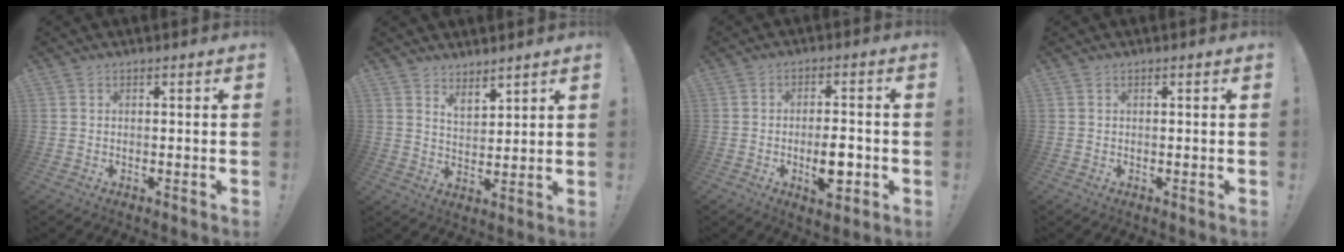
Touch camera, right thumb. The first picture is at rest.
{"total": 5.1, "force": [4.8, 1.7, 0.8], "torque": [-0.017, -0.034, 0.089]}
{"total": 8.3, "force": [-2.7, 3.3, 7.1], "torque": [-0.110, 0.007, -0.043]}
{"total": 0.0}